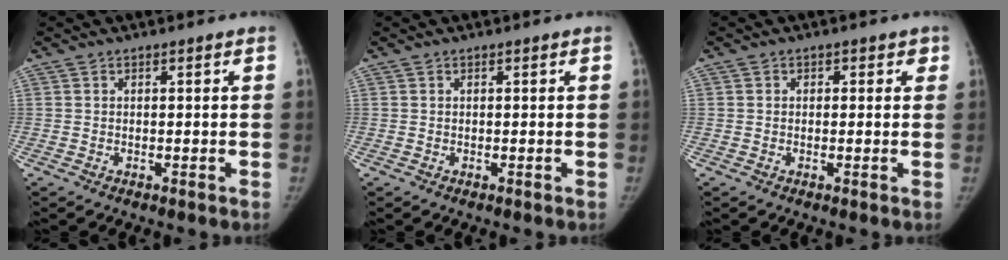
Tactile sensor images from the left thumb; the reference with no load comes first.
{"total": 0.0}
{"total": 1.8, "force": [0.5, 1.6, 0.4], "torque": [0.019, 0.002, -0.003]}